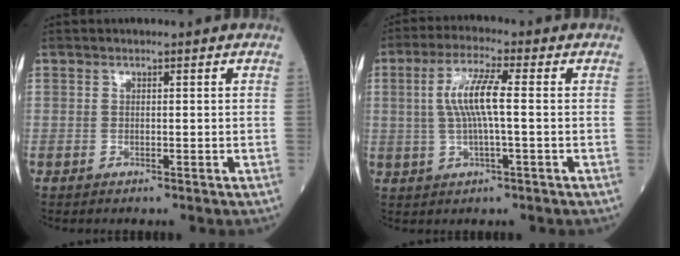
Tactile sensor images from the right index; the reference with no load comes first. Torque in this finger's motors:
{"motor_torque": [1.39, 0.17, 0.70, 0.20]}